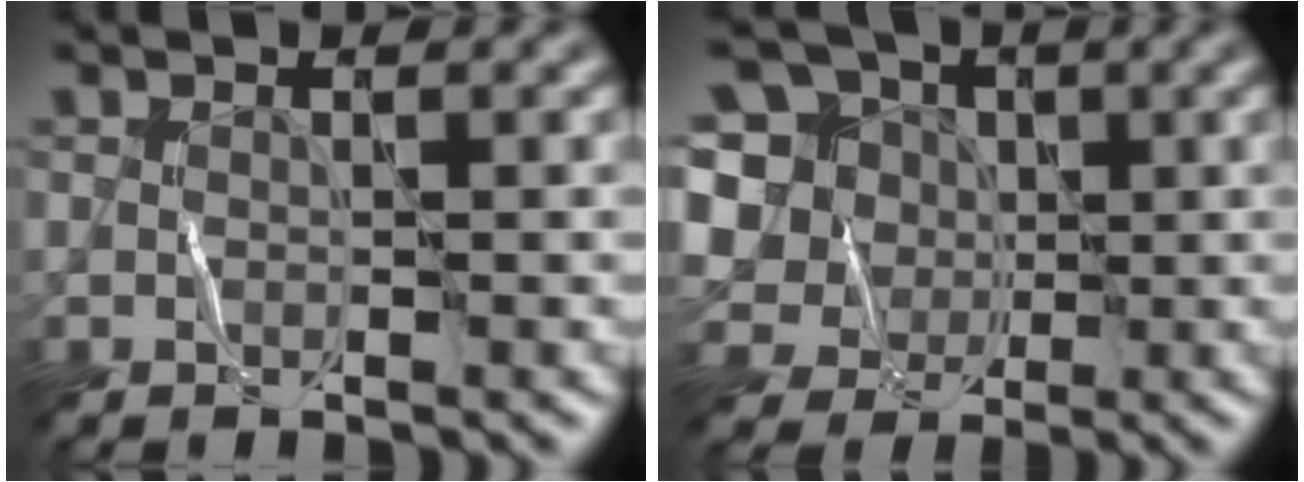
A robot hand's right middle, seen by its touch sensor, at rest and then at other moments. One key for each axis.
{"total": 10.0, "fx": 2.6, "fy": 8.6, "fz": 4.3, "tx": -0.113, "ty": 0.035, "tz": 0.027}